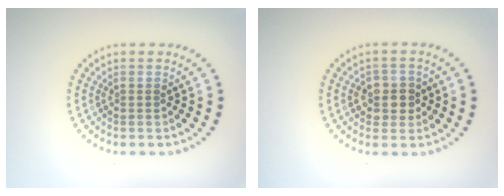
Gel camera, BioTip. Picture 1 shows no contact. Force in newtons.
{"total": 2.6, "press": 2.4, "slide": 1.0}